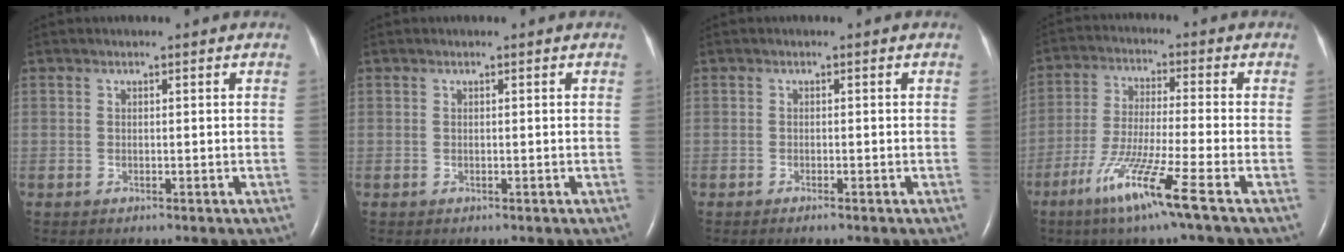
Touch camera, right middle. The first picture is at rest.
{"total": 0.0}
{"total": 0.9, "force": [-0.7, 0.0, 0.5], "torque": [-0.014, -0.002, -0.011]}
{"total": 10.8, "force": [-6.1, -1.3, 8.8], "torque": [-0.175, -0.035, -0.118]}